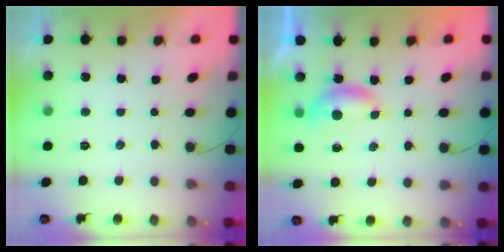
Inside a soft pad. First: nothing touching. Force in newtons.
{"total": 4.8, "press": 4.7, "slide": 0.4}